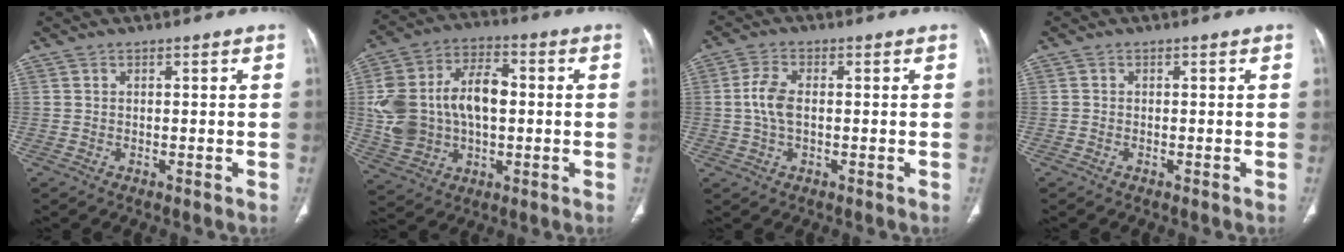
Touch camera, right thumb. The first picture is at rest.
{"total": 18.0, "force": [0.7, 11.6, 13.7], "torque": [-0.250, 0.026, 0.020]}
{"total": 5.2, "force": [0.0, 2.8, 4.4], "torque": [-0.097, 0.004, -0.004]}
{"total": 0.0}